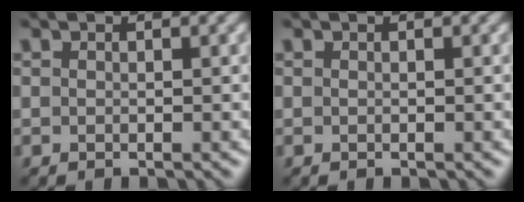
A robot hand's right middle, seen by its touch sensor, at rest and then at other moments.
{"total": 0.0}